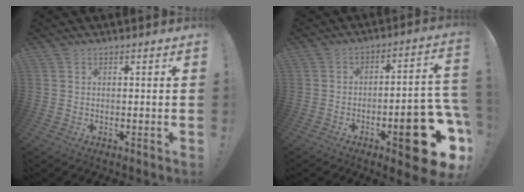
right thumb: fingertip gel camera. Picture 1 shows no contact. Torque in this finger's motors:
{"motor_torque": [2.46, 2.55, 1.57, -1.20, 0.42]}